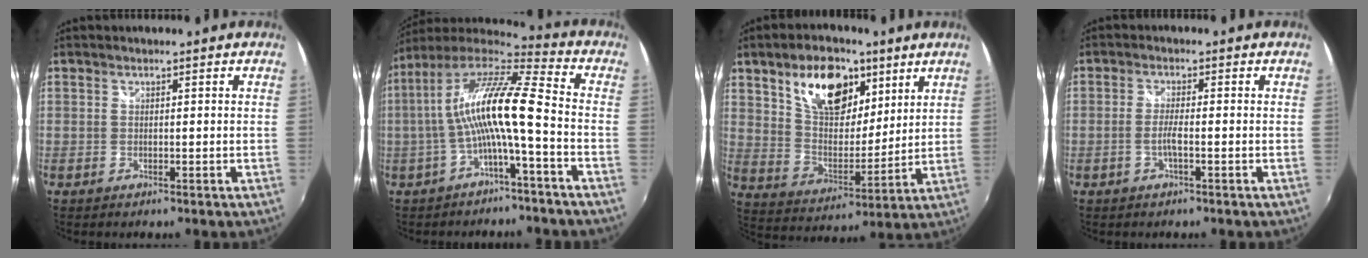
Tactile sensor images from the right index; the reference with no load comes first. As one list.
[{"total": 14.1, "force": [-1.7, 1.4, 13.9], "torque": [-0.263, 0.016, -0.033]}, {"total": 16.4, "force": [8.9, 9.1, 10.4], "torque": [-0.181, 0.017, 0.164]}, {"total": 2.5, "force": [-0.9, 0.1, 2.3], "torque": [-0.047, -0.001, -0.019]}]